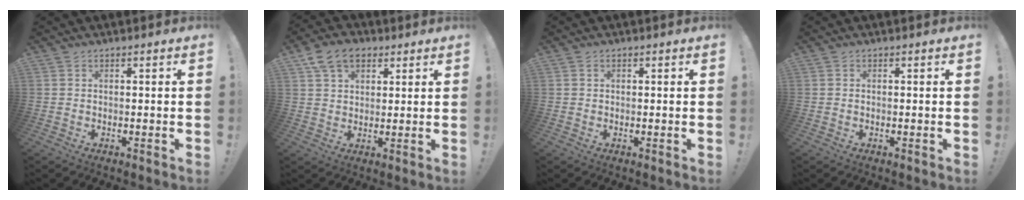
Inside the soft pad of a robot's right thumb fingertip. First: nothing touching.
{"total": 9.8, "force": [5.1, 6.7, 5.2], "torque": [-0.081, -0.012, 0.098]}
{"total": 0.6, "force": [0.2, 0.5, 0.3], "torque": [-0.006, 0.003, 0.004]}
{"total": 0.0}